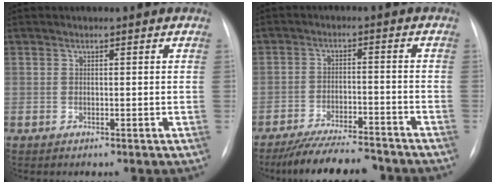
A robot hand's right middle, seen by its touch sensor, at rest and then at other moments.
{"total": 12.3, "force": [-11.1, 1.9, 5.0], "torque": [-0.080, -0.003, -0.166]}